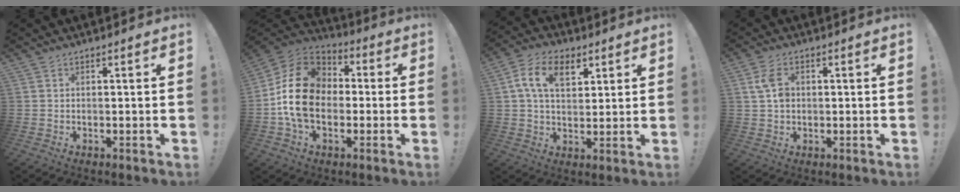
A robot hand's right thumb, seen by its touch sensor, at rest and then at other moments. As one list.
[{"total": 18.5, "force": [-1.0, 14.0, 12.0], "torque": [-0.213, 0.035, -0.006]}, {"total": 11.4, "force": [4.7, 7.1, 7.6], "torque": [-0.125, 0.003, 0.088]}, {"total": 5.3, "force": [1.0, 3.7, 3.7], "torque": [-0.062, 0.007, 0.020]}]